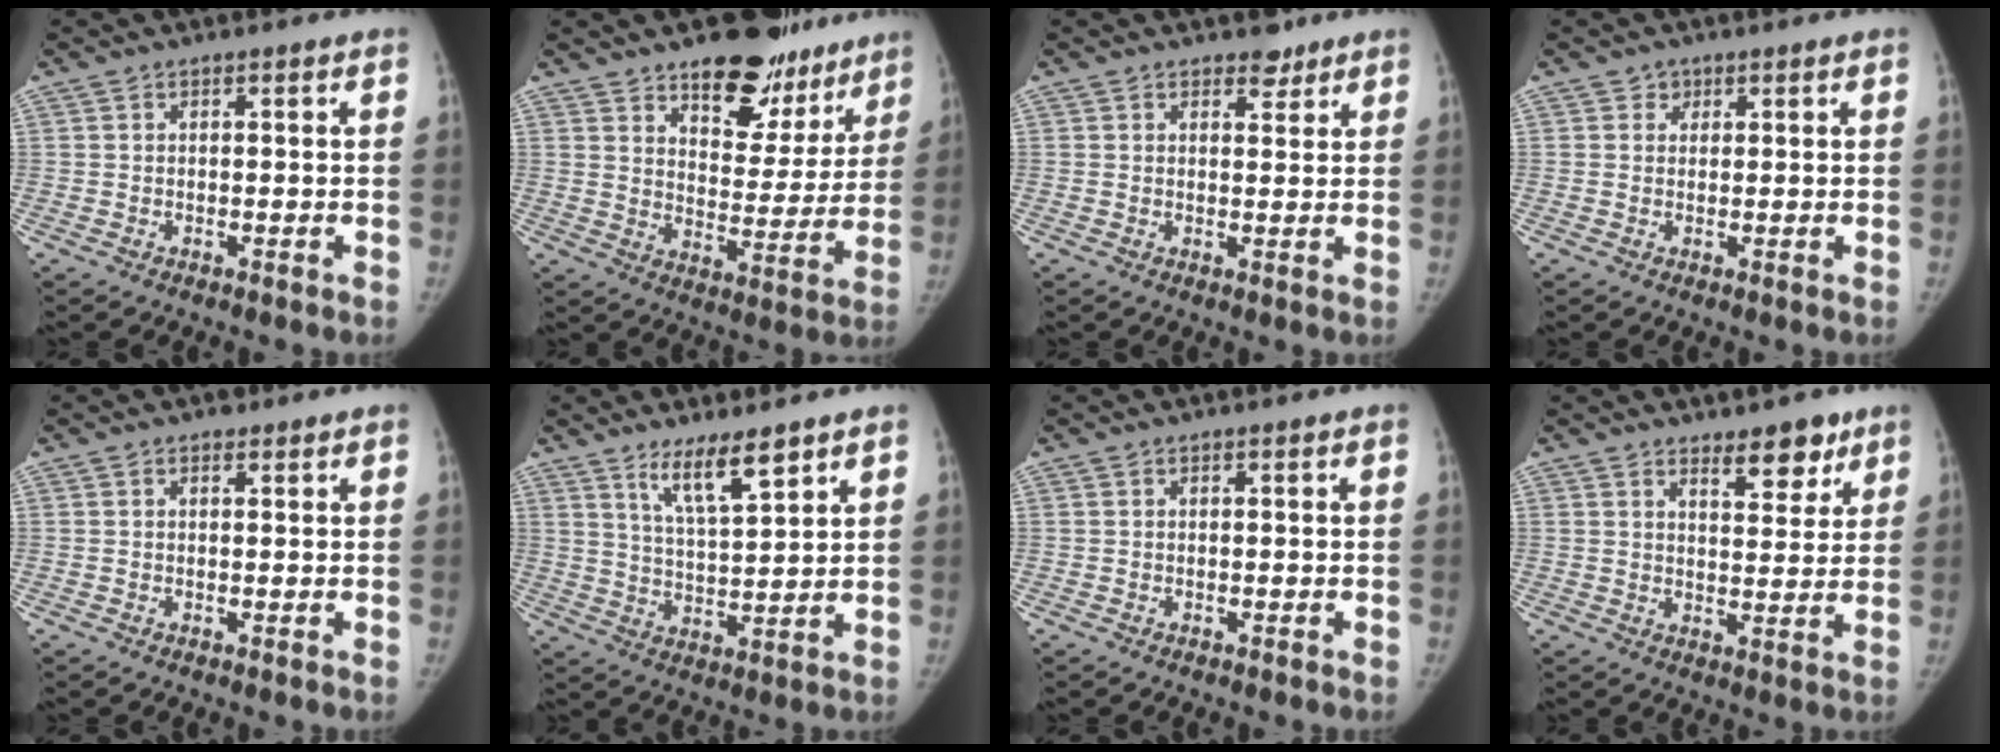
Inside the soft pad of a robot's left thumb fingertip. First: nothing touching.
{"total": 18.3, "force": [13.1, 9.4, 8.7], "torque": [-0.046, -0.081, 0.184]}
{"total": 2.8, "force": [2.2, 1.6, 0.8], "torque": [0.007, -0.013, 0.029]}
{"total": 1.6, "force": [0.8, 1.4, 0.1], "torque": [0.017, -0.002, 0.006]}
{"total": 0.9, "force": [0.6, 0.6, 0.3], "torque": [0.003, -0.003, 0.005]}
{"total": 8.2, "force": [5.8, 1.7, 5.6], "torque": [-0.089, -0.043, 0.109]}
{"total": 0.0}
{"total": 6.5, "force": [4.7, 2.9, 3.6], "torque": [-0.017, -0.031, 0.067]}